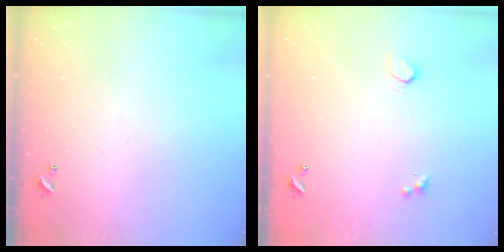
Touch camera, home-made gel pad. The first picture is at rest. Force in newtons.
{"total": 0.9, "press": 0.8, "slide": 0.4}